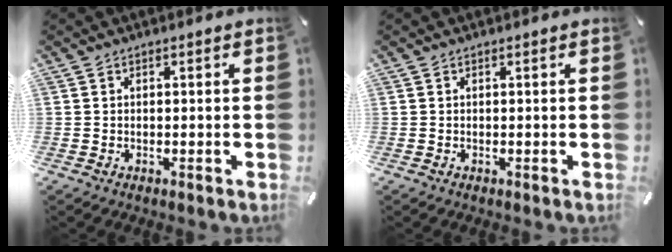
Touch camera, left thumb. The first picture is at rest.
{"total": 0.0}